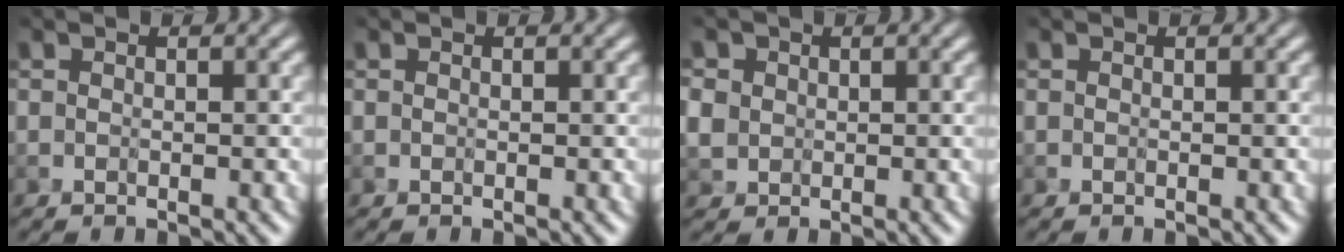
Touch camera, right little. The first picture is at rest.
{"total": 0.0}
{"total": 2.4, "force": [0.5, 2.2, 0.9], "torque": [-0.034, 0.005, 0.016]}
{"total": 0.0}